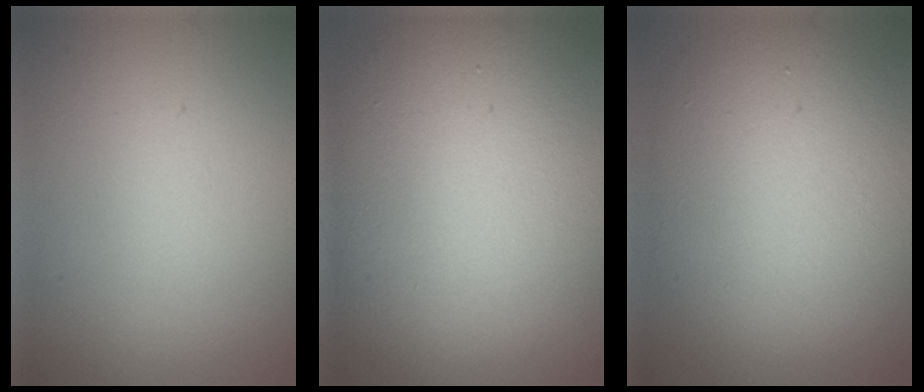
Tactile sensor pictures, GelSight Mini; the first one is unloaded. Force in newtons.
{"total": 17.8, "press": 17.7, "slide": 1.7}
{"total": 10.5, "press": 10.5, "slide": 1.1}